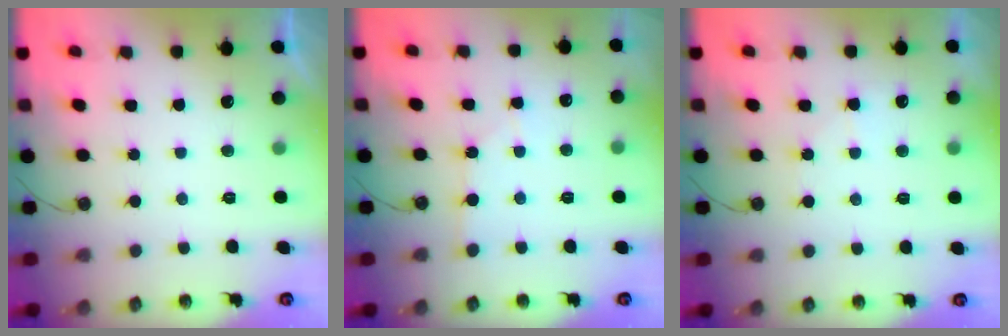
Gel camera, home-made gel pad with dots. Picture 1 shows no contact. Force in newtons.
{"total": 2.6, "press": 2.6, "slide": 0.3}
{"total": 4.6, "press": 4.6, "slide": 0.5}